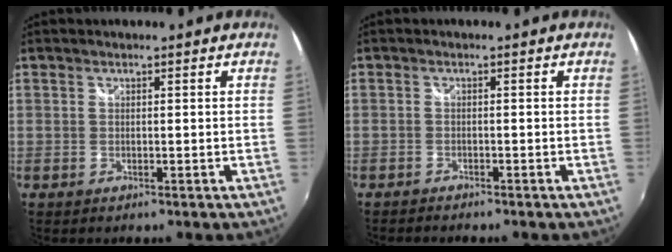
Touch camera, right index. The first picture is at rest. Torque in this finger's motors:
{"motor_torque": [-0.09, -0.07, -0.46, -0.12]}